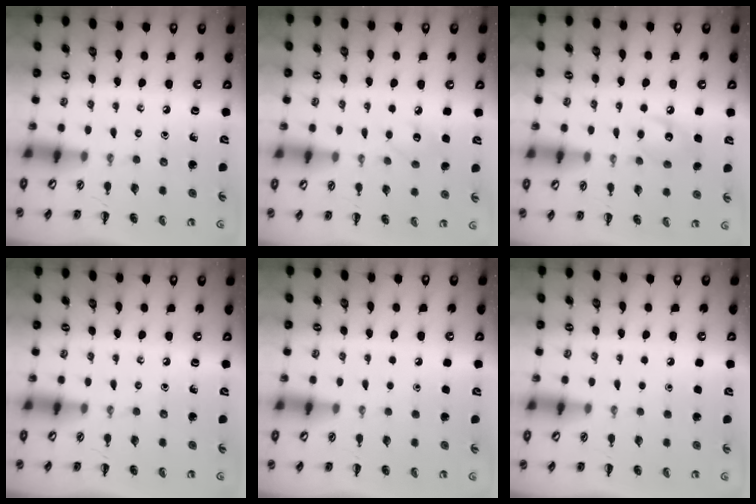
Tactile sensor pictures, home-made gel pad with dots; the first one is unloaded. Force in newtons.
{"total": 6.8, "press": 6.6, "slide": 1.7}
{"total": 8.2, "press": 8.1, "slide": 1.1}
{"total": 0.0}
{"total": 1.7, "press": 1.7, "slide": 0.1}
{"total": 1.8, "press": 1.7, "slide": 0.1}